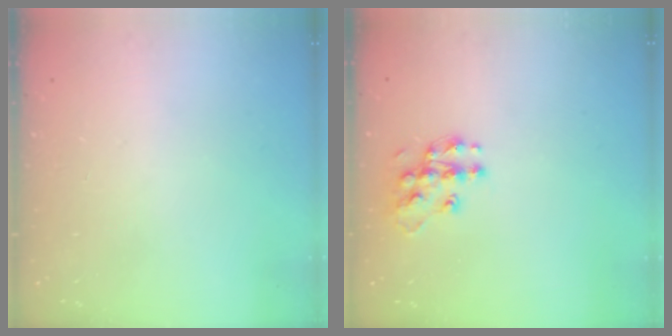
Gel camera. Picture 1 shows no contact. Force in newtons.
{"total": 11.3, "press": 11.3, "slide": 0.7}